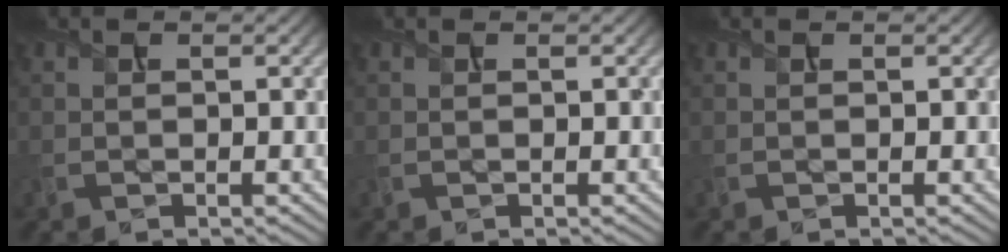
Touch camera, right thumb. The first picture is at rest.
{"total": 0.0}
{"total": 0.0}